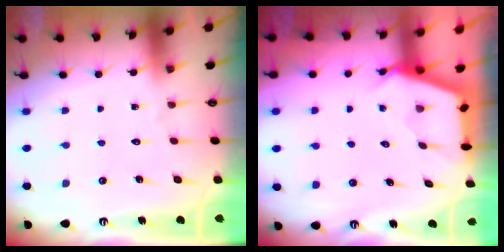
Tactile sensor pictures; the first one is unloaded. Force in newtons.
{"total": 2.5, "press": 2.5, "slide": 0.4}